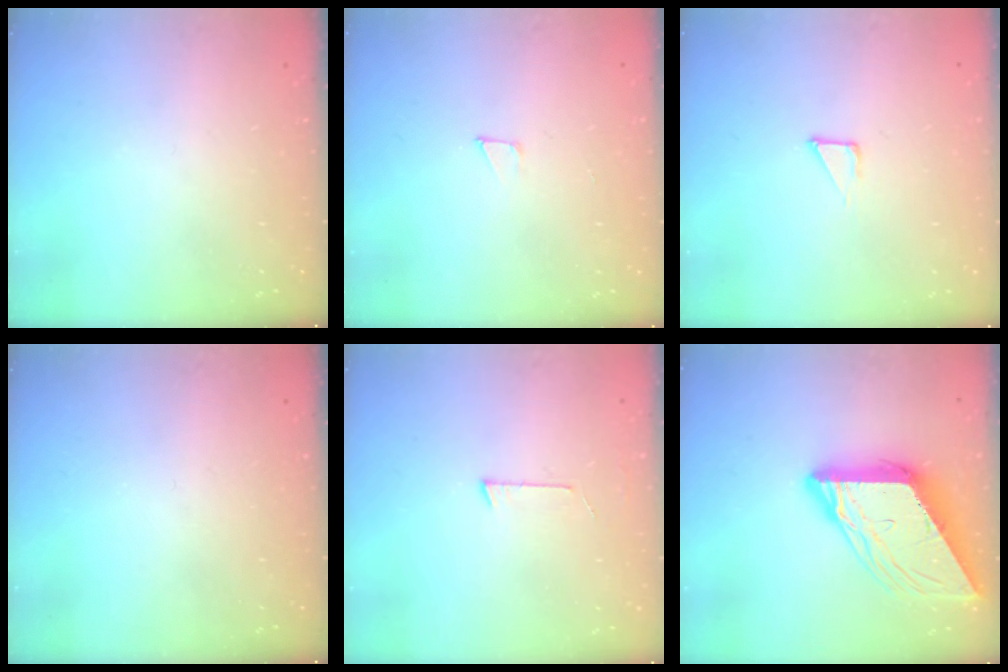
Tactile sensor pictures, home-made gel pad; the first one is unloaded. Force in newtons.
{"total": 3.2, "press": 3.2, "slide": 0.2}
{"total": 2.3, "press": 2.3, "slide": 0.1}
{"total": 0.0}
{"total": 2.7, "press": 2.7, "slide": 0.2}
{"total": 14.2, "press": 14.1, "slide": 1.5}